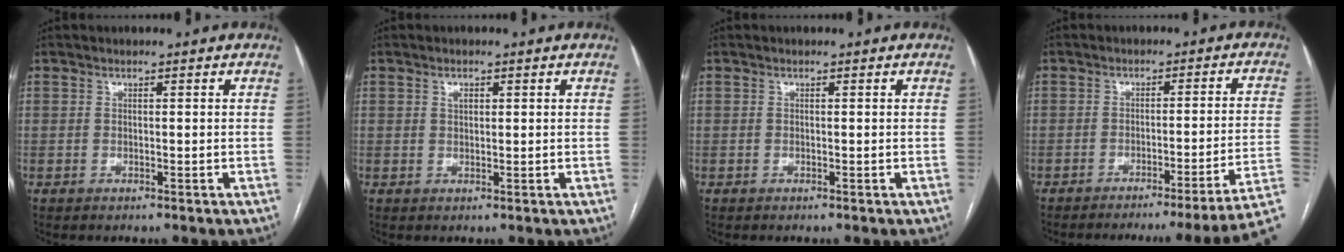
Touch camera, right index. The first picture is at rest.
{"total": 1.2, "force": [0.6, 0.7, 0.8], "torque": [-0.014, 0.000, 0.010]}
{"total": 0.0}
{"total": 13.6, "force": [-9.9, -3.0, 8.8], "torque": [-0.062, 0.006, -0.124]}